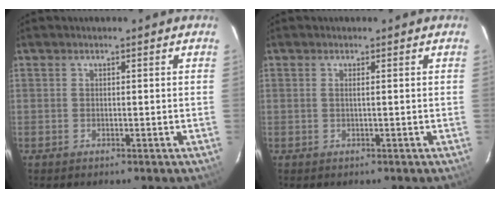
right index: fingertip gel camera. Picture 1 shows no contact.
{"total": 0.7, "force": [0.1, -0.3, 0.7], "torque": [-0.013, -0.001, 0.000]}